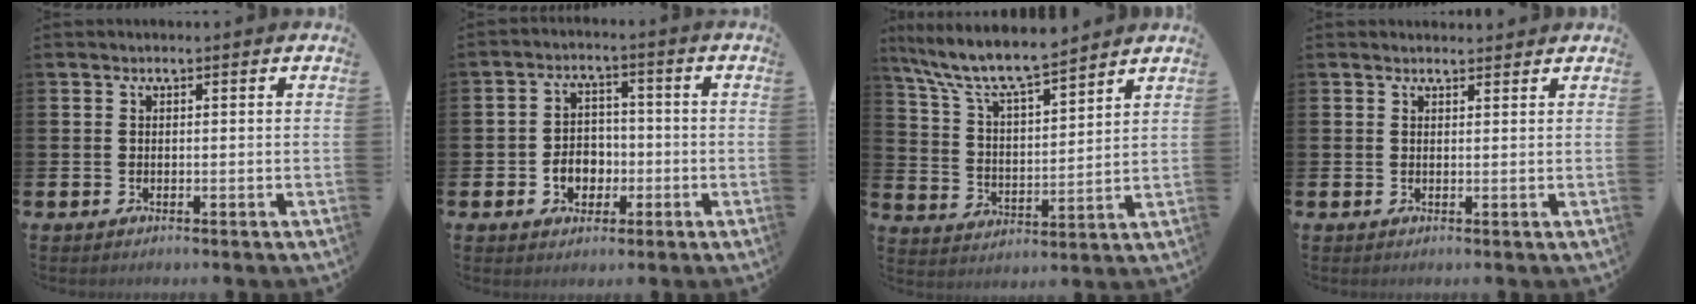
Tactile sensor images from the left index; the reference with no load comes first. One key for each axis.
{"total": 4.3, "fx": -1.3, "fy": 3.6, "fz": 2.0, "tx": -0.026, "ty": 0.000, "tz": -0.033}
{"total": 9.0, "fx": 8.3, "fy": 1.2, "fz": 3.2, "tx": -0.099, "ty": -0.052, "tz": 0.147}
{"total": 1.2, "fx": 1.2, "fy": 0.3, "fz": 0.1, "tx": 0.009, "ty": -0.004, "tz": 0.020}